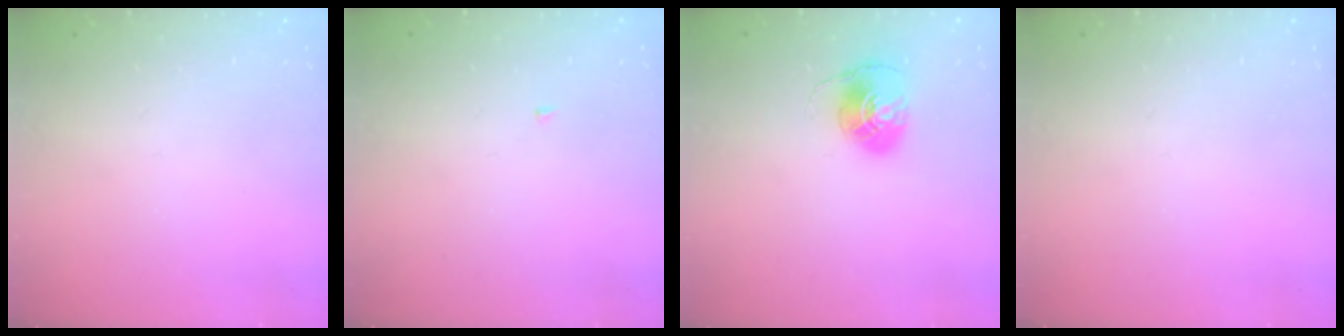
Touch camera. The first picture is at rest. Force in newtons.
{"total": 1.4, "press": 1.3, "slide": 0.1}
{"total": 7.7, "press": 7.7, "slide": 0.2}
{"total": 0.0}